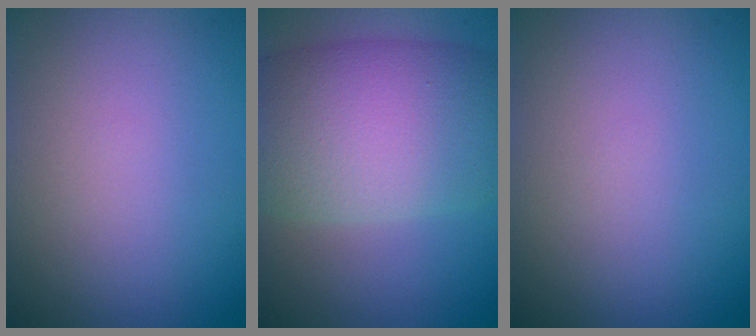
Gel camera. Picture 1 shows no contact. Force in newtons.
{"total": 11.3, "press": 11.3, "slide": 0.6}
{"total": 0.0}